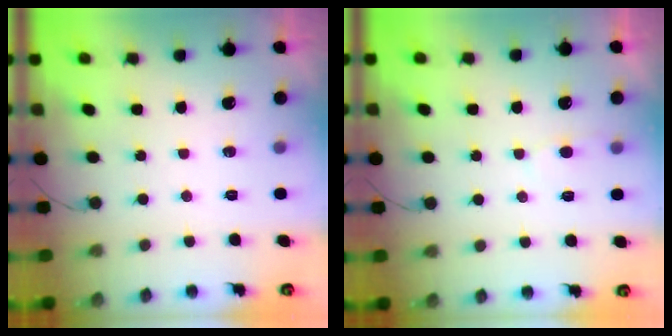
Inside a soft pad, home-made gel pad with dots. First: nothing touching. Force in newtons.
{"total": 5.1, "press": 5.0, "slide": 0.2}